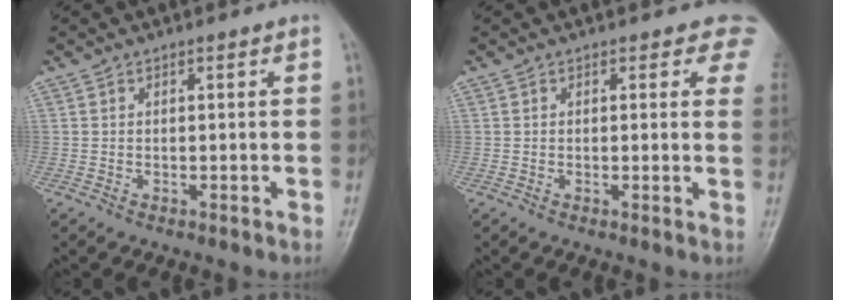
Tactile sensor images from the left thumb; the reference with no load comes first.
{"total": 4.4, "force": [2.9, 2.3, 2.4], "torque": [0.008, -0.009, 0.016]}